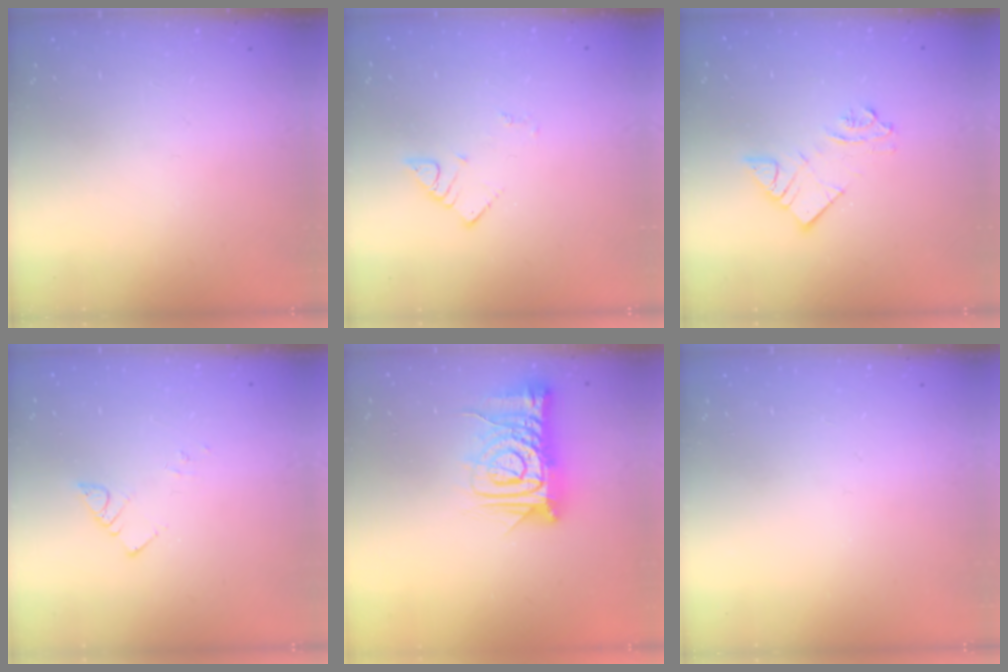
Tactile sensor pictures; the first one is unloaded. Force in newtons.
{"total": 2.7, "press": 2.7, "slide": 0.4}
{"total": 6.1, "press": 6.1, "slide": 0.4}
{"total": 2.5, "press": 2.5, "slide": 0.3}
{"total": 13.2, "press": 13.1, "slide": 1.6}
{"total": 0.0}